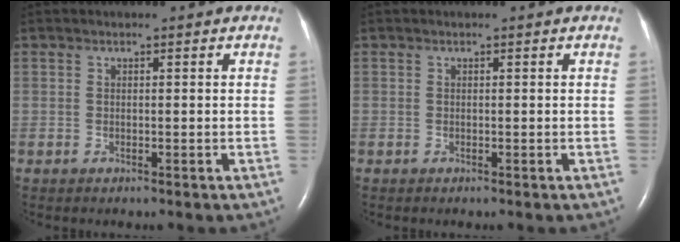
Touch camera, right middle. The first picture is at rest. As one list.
[{"total": 0.0}]